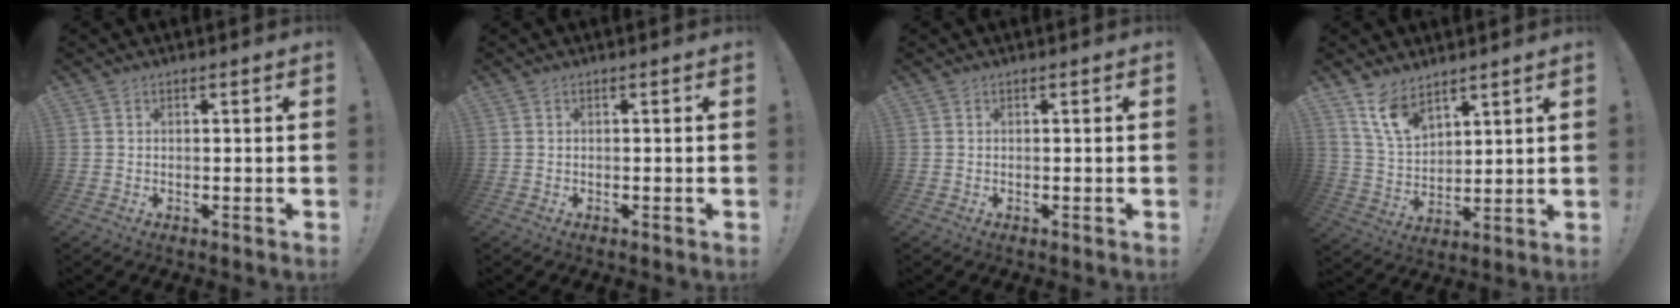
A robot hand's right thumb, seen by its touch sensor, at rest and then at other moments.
{"total": 0.0}
{"total": 0.0}
{"total": 10.6, "force": [7.8, 5.5, 4.5], "torque": [-0.099, -0.040, 0.155]}